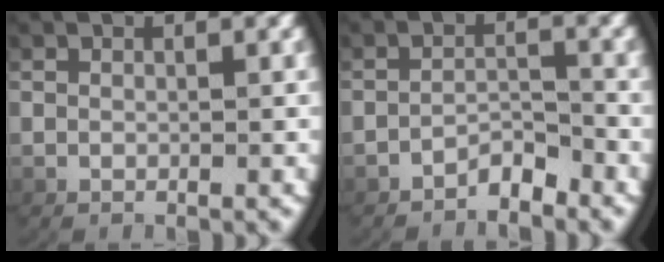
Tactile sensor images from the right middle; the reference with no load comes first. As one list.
[{"total": 2.6, "force": [-2.4, 0.5, 0.7], "torque": [-0.008, -0.001, -0.044]}]